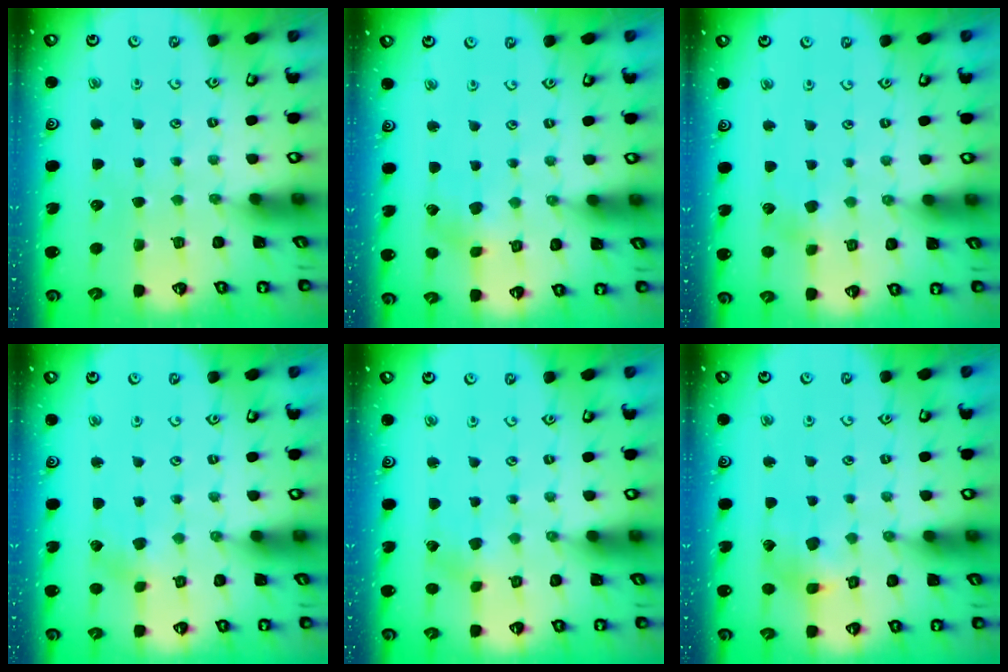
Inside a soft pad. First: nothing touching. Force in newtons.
{"total": 1.9, "press": 1.9, "slide": 0.3}
{"total": 3.4, "press": 3.4, "slide": 0.4}
{"total": 2.0, "press": 1.9, "slide": 0.6}
{"total": 1.4, "press": 1.4, "slide": 0.2}
{"total": 7.8, "press": 7.7, "slide": 1.0}